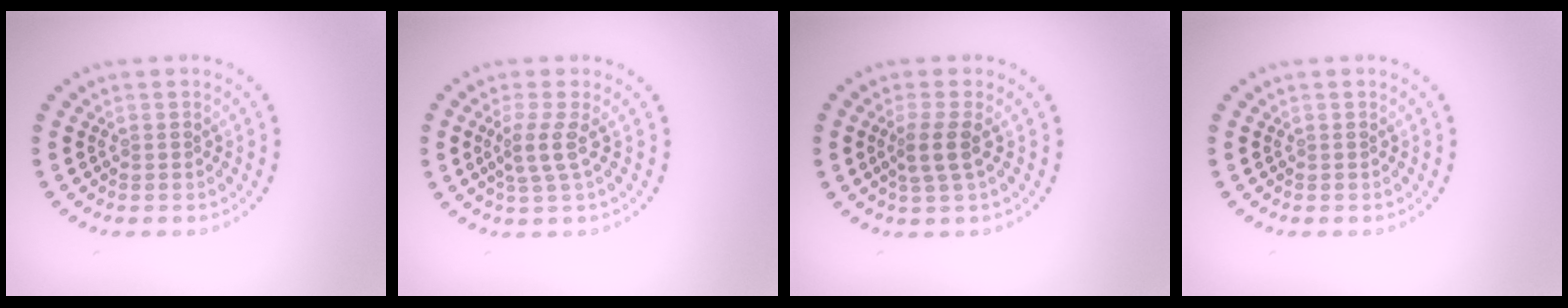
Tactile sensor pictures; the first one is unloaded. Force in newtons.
{"total": 2.2, "press": 1.5, "slide": 1.5}
{"total": 2.2, "press": 1.8, "slide": 1.3}
{"total": 0.0}